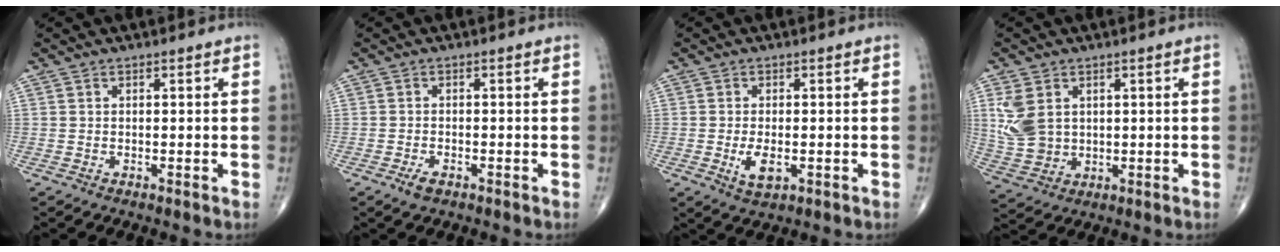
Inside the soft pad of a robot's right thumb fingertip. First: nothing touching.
{"total": 2.2, "force": [-1.3, 0.9, 1.4], "torque": [-0.030, 0.002, -0.023]}
{"total": 4.4, "force": [-1.0, 2.1, 3.7], "torque": [-0.065, -0.007, -0.015]}
{"total": 8.0, "force": [2.2, 6.0, 4.8], "torque": [-0.092, -0.007, 0.059]}